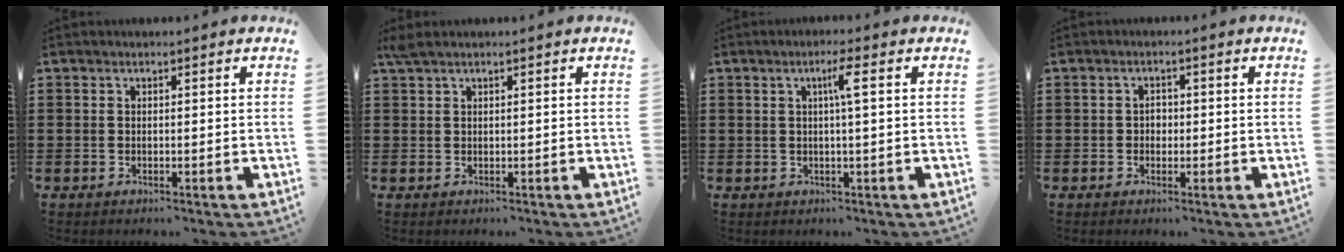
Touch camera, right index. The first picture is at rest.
{"total": 0.8, "force": [0.5, 0.0, 0.6], "torque": [-0.014, 0.000, 0.010]}
{"total": 2.9, "force": [0.5, -0.4, 2.9], "torque": [-0.054, -0.002, 0.004]}
{"total": 1.3, "force": [-0.3, 1.0, 0.8], "torque": [-0.017, 0.003, -0.006]}